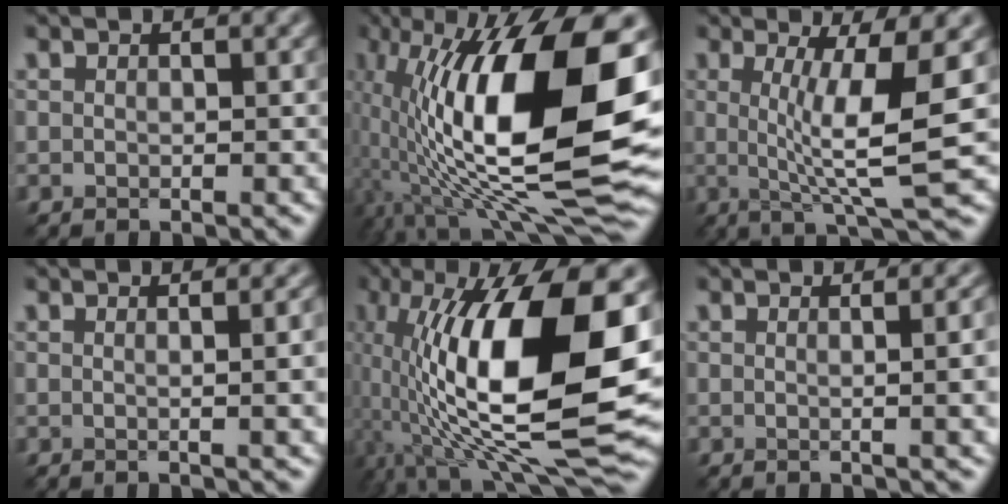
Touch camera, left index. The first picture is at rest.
{"total": 18.4, "force": [-0.5, 7.4, 16.8], "torque": [-0.298, 0.021, -0.017]}
{"total": 7.8, "force": [0.5, 1.3, 7.6], "torque": [-0.115, -0.005, 0.010]}
{"total": 5.4, "force": [0.3, 2.3, 4.9], "torque": [-0.023, 0.015, 0.000]}
{"total": 16.8, "force": [-0.7, 6.5, 15.5], "torque": [-0.266, 0.017, -0.023]}
{"total": 6.5, "force": [0.3, 2.8, 5.8], "torque": [-0.024, 0.016, 0.000]}